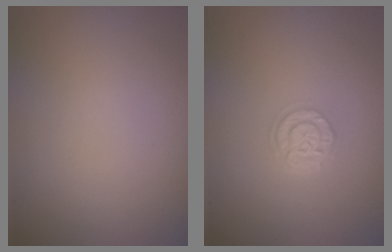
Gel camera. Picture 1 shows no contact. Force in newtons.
{"total": 2.5, "press": 2.0, "slide": 1.5}